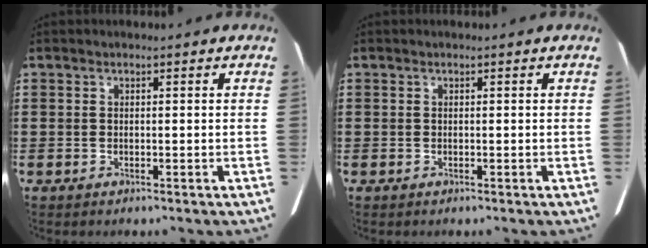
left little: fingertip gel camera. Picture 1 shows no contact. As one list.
[{"total": 0.0}]